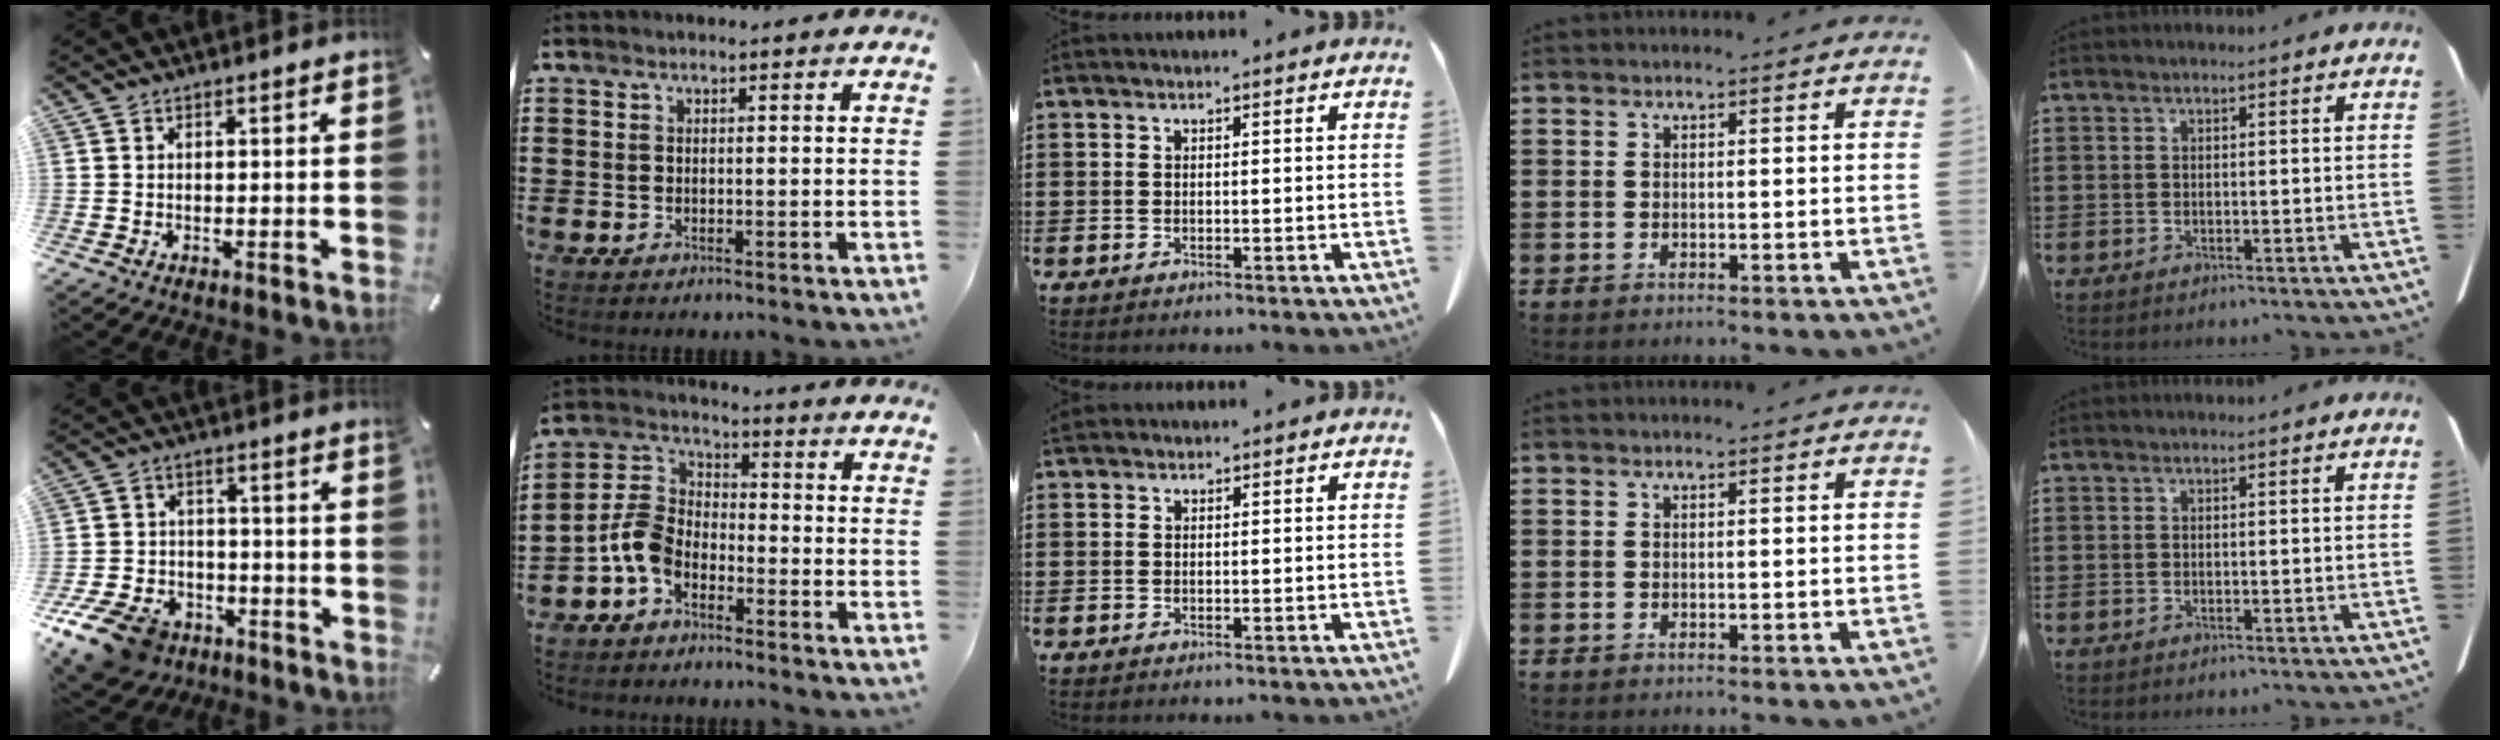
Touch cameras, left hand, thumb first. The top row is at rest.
{"thumb": {"total": 12.0, "force": [-7.8, 7.6, 5.0], "torque": [-0.099, 0.058, -0.142]}, "index": {"total": 6.7, "force": [-3.8, 3.8, 4.0], "torque": [-0.124, -0.005, -0.087]}, "middle": {"total": 0.6, "force": [0.4, 0.4, 0.2], "torque": [-0.005, 0.003, 0.008]}}